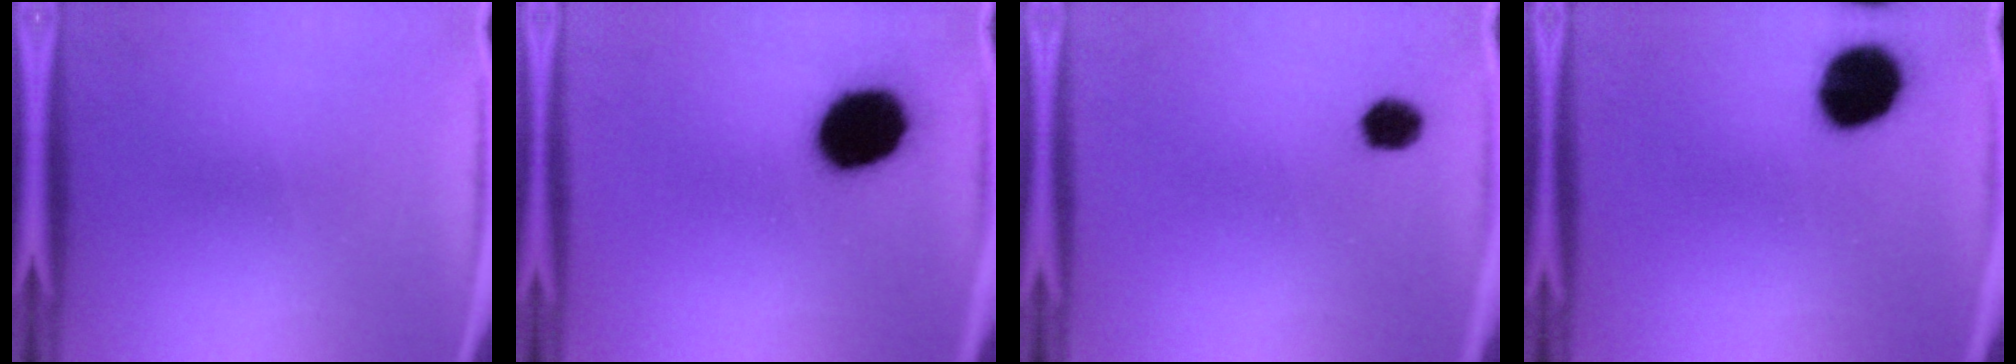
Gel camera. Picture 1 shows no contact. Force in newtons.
{"total": 17.3}
{"total": 4.1}
{"total": 14.1}